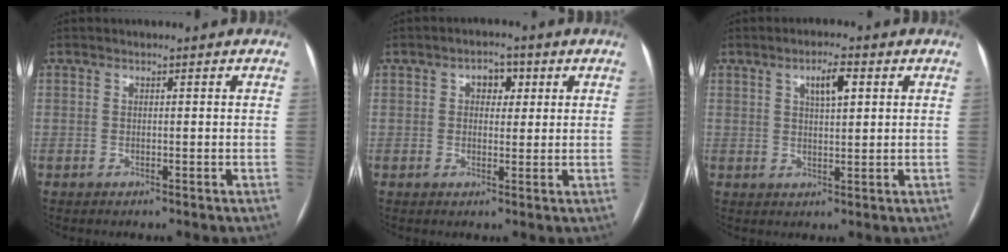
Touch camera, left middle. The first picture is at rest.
{"total": 3.3, "force": [1.2, 2.2, 2.2], "torque": [-0.031, 0.013, 0.016]}
{"total": 4.0, "force": [1.7, 1.0, 3.5], "torque": [-0.060, 0.004, 0.028]}